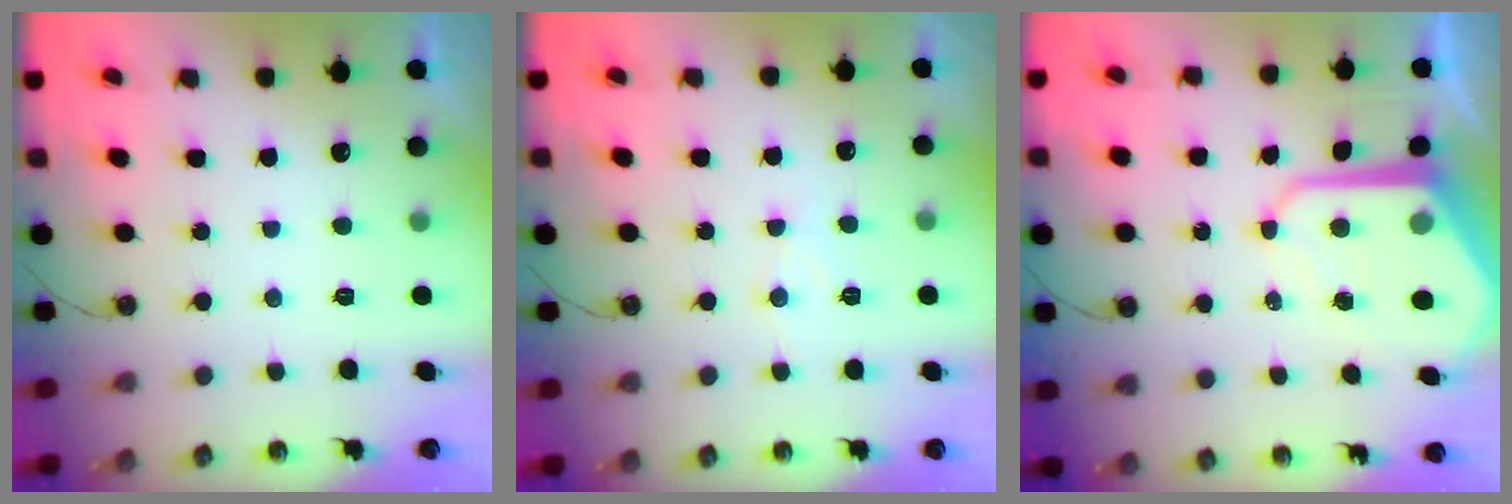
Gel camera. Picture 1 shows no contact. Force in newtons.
{"total": 6.5, "press": 6.5, "slide": 0.5}
{"total": 12.7, "press": 12.7, "slide": 1.1}